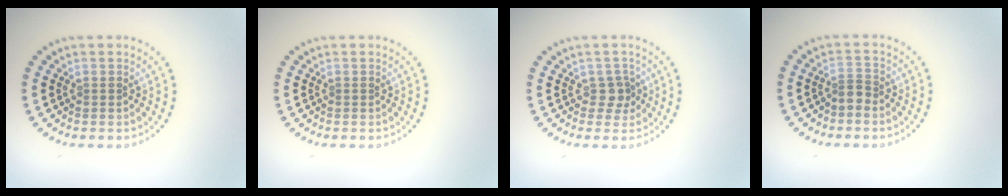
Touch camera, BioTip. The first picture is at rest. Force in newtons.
{"total": 0.0}
{"total": 1.6, "press": 1.3, "slide": 1.0}
{"total": 1.1, "press": 0.7, "slide": 0.9}